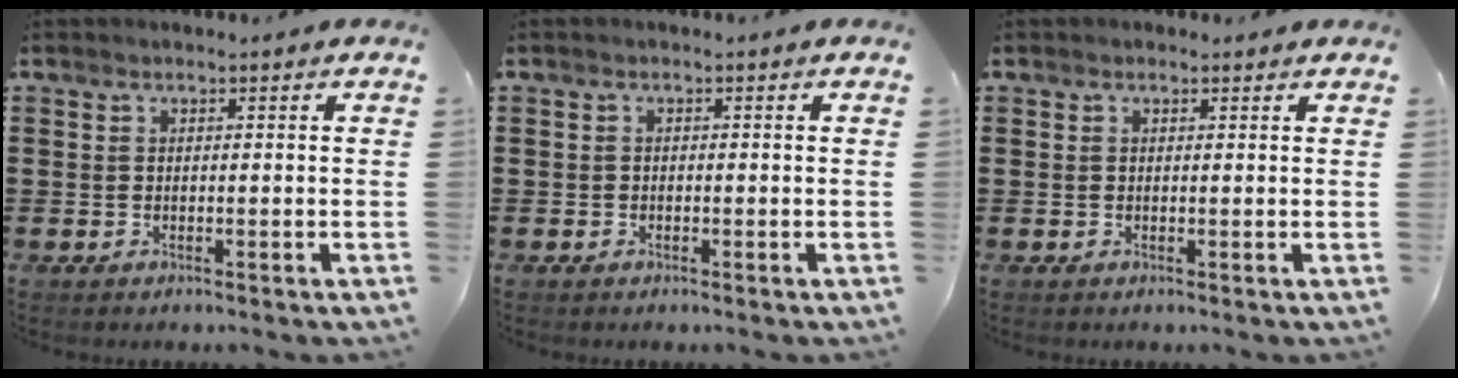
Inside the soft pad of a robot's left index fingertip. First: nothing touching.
{"total": 0.5, "force": [-0.3, 0.4, 0.1], "torque": [-0.003, 0.001, -0.007]}
{"total": 0.5, "force": [0.3, 0.3, 0.2], "torque": [0.004, 0.001, 0.004]}